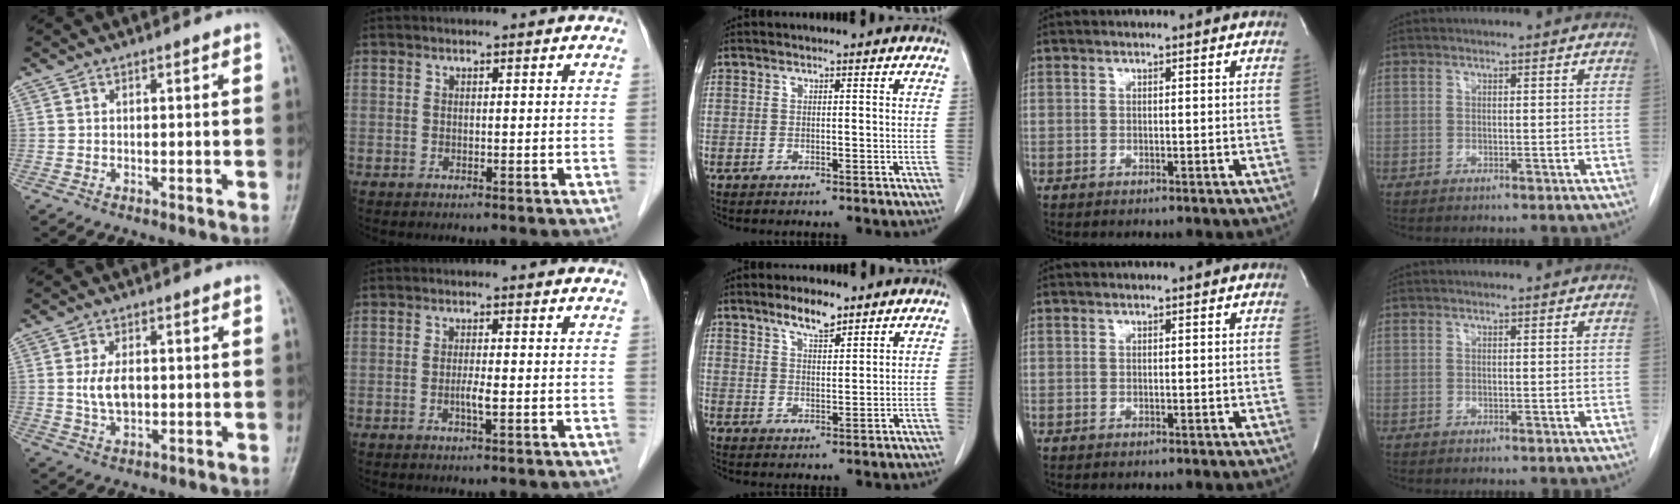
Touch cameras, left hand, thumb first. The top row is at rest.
{"thumb": {"total": 5.2, "force": [0.3, 3.0, 4.3], "torque": [-0.083, -0.003, 0.008]}, "index": {"total": 1.8, "force": [-0.8, -0.1, 1.6], "torque": [-0.034, -0.007, -0.015]}, "middle": {"total": 4.7, "force": [3.6, 1.3, 2.7], "torque": [-0.052, 0.000, 0.064]}}